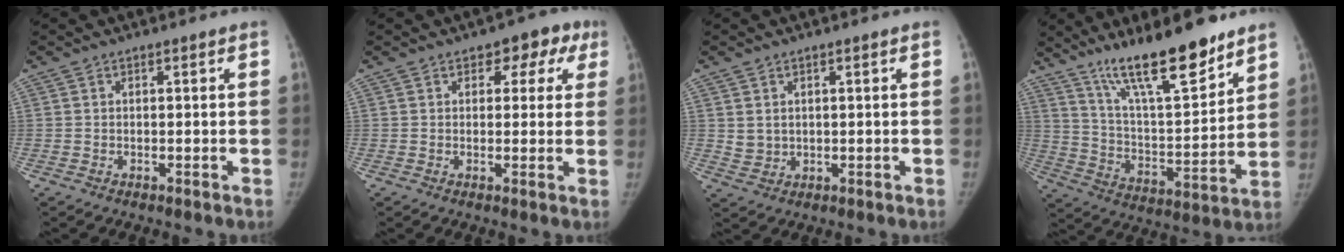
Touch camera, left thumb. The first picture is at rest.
{"total": 6.3, "force": [2.9, 4.1, 3.8], "torque": [0.003, -0.002, 0.026]}
{"total": 2.9, "force": [0.8, 2.4, 1.3], "torque": [-0.019, -0.011, 0.025]}
{"total": 19.8, "force": [14.4, 4.6, 12.8], "torque": [-0.180, -0.084, 0.250]}